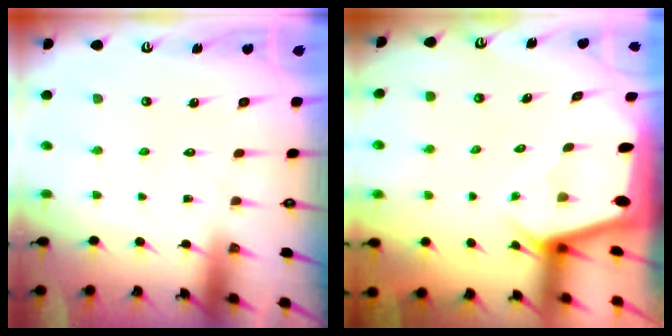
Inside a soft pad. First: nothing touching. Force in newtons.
{"total": 3.1, "press": 3.1, "slide": 0.1}